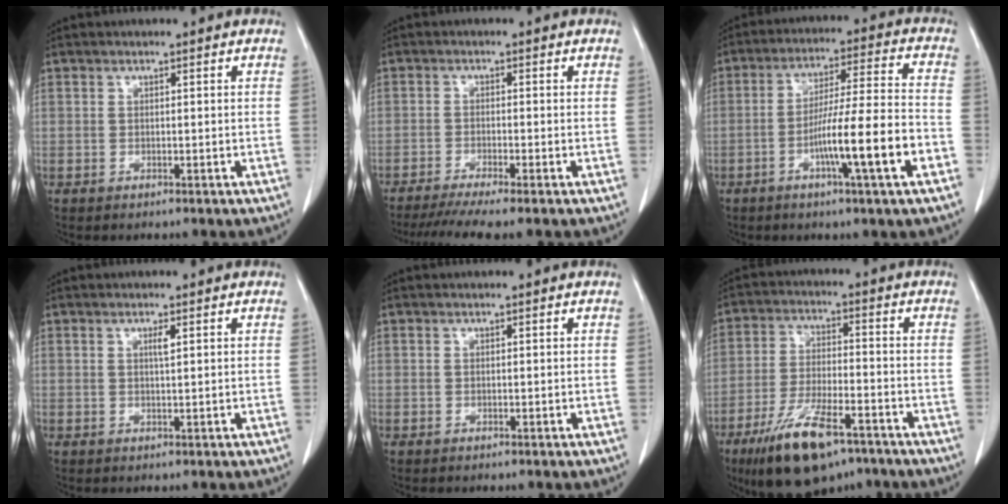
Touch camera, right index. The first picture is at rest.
{"total": 7.4, "force": [-6.0, -0.7, 4.2], "torque": [-0.059, -0.017, -0.095]}
{"total": 12.8, "force": [-4.7, -0.5, 11.9], "torque": [-0.201, 0.001, -0.077]}
{"total": 1.2, "force": [0.5, -0.1, 1.1], "torque": [-0.023, -0.001, 0.009]}
{"total": 0.0}
{"total": 13.6, "force": [-8.9, 3.9, 9.5], "torque": [-0.182, -0.018, -0.152]}